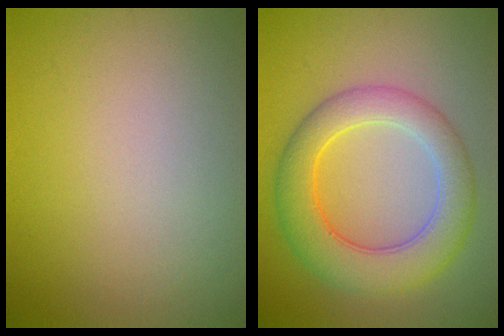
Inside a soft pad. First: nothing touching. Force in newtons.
{"total": 6.5, "press": 6.5, "slide": 0.2}